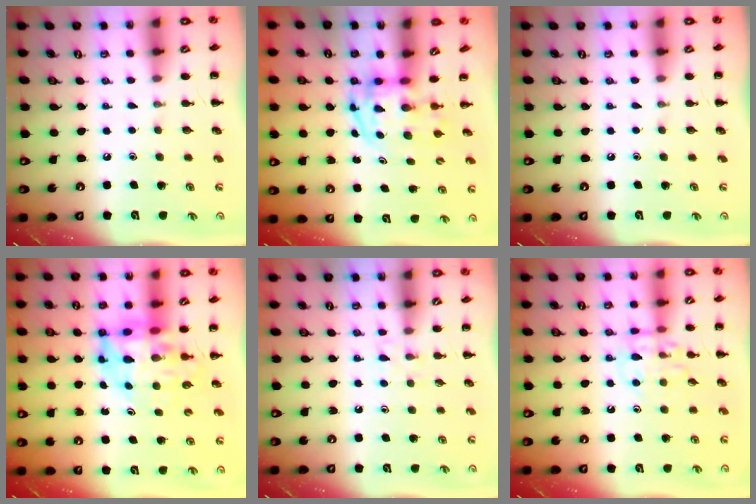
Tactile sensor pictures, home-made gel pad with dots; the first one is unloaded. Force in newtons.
{"total": 3.7, "press": 3.6, "slide": 0.6}
{"total": 0.0}
{"total": 10.7, "press": 10.2, "slide": 3.2}
{"total": 2.2, "press": 2.0, "slide": 1.0}
{"total": 11.2, "press": 11.1, "slide": 0.9}